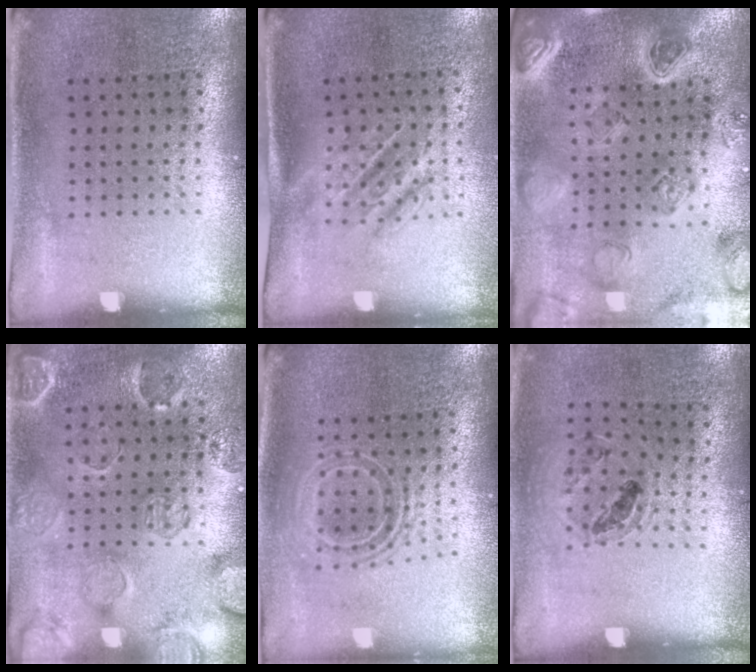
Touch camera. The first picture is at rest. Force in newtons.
{"total": 1.6, "press": 1.3, "slide": 1.0}
{"total": 2.7, "press": 2.6, "slide": 0.4}
{"total": 2.6, "press": 2.1, "slide": 1.5}
{"total": 1.7, "press": 1.3, "slide": 1.0}
{"total": 0.9, "press": 0.9, "slide": 0.1}